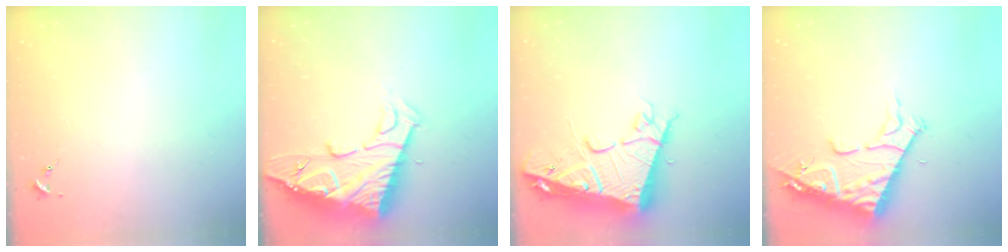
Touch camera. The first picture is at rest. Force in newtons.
{"total": 15.0, "press": 14.9, "slide": 1.4}
{"total": 18.3, "press": 18.1, "slide": 2.1}
{"total": 13.9, "press": 13.8, "slide": 1.7}